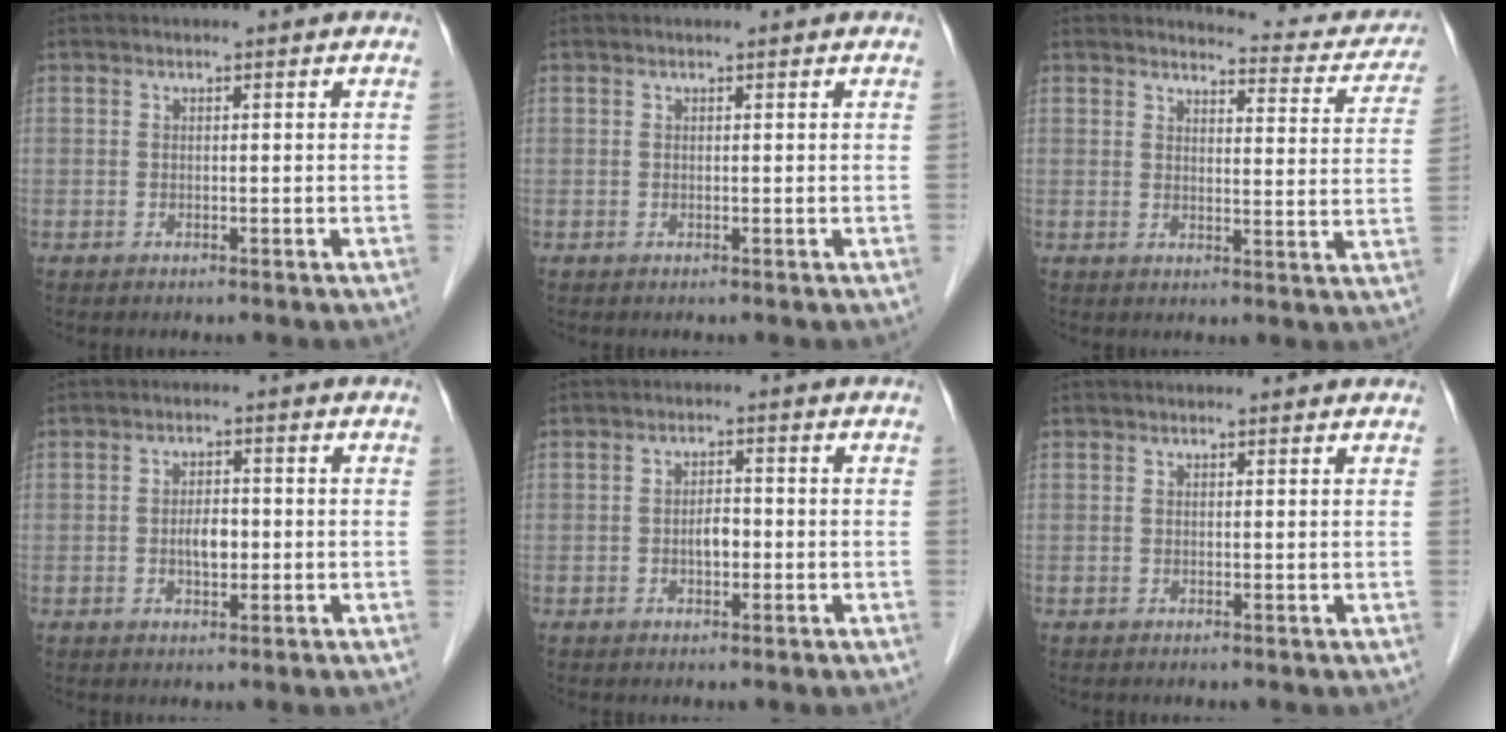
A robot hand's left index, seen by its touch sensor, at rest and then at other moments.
{"total": 0.8, "force": [0.8, 0.1, 0.3], "torque": [-0.005, 0.010, 0.013]}
{"total": 10.5, "force": [10.3, 2.0, 1.3], "torque": [0.007, -0.037, 0.099]}
{"total": 3.2, "force": [-0.7, 1.6, 2.7], "torque": [-0.046, 0.000, -0.010]}
{"total": 2.5, "force": [-0.8, 1.2, 2.0], "torque": [-0.031, 0.001, -0.012]}
{"total": 2.2, "force": [2.1, 0.3, 0.6], "torque": [-0.011, 0.012, 0.023]}